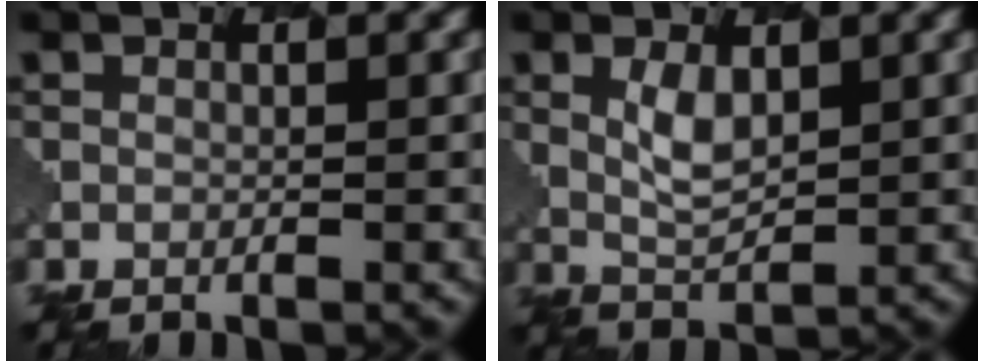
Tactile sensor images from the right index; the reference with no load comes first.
{"total": 2.5, "force": [1.3, 1.2, 1.8], "torque": [-0.045, -0.004, 0.031]}